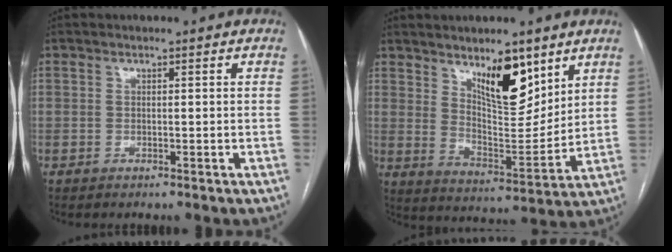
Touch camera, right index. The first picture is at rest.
{"total": 11.3, "force": [6.9, 3.7, 8.1], "torque": [-0.135, -0.007, 0.126]}